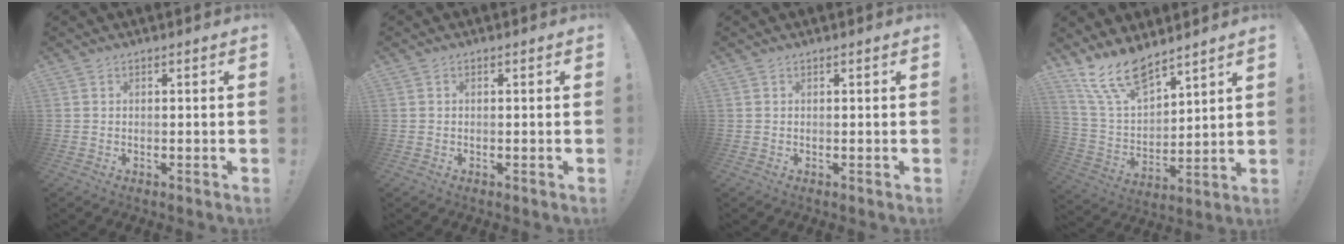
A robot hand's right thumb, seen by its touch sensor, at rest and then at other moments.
{"total": 0.0}
{"total": 0.0}
{"total": 14.8, "force": [11.7, 5.7, 7.0], "torque": [-0.144, -0.081, 0.221]}